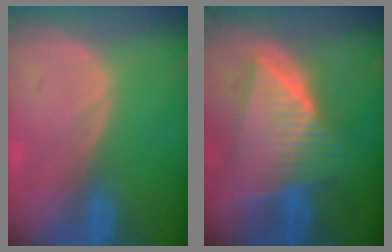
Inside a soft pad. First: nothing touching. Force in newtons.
{"total": 10.0, "press": 10.0, "slide": 0.6}